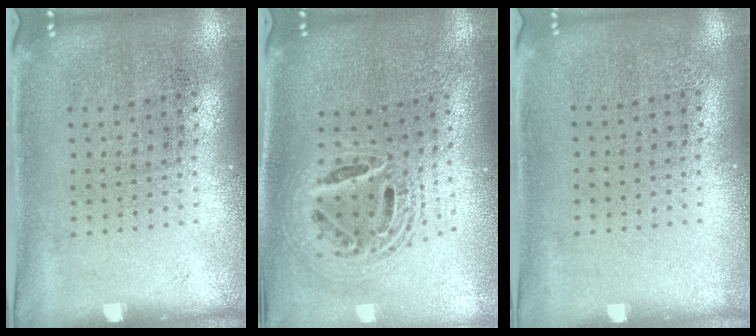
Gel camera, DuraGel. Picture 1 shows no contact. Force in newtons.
{"total": 2.2, "press": 1.7, "slide": 1.4}
{"total": 0.0}